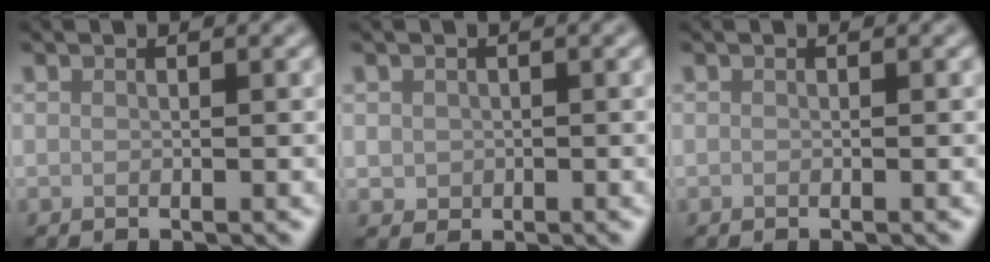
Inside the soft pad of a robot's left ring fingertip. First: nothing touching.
{"total": 1.3, "force": [0.1, 1.3, 0.4], "torque": [-0.005, -0.005, 0.000]}
{"total": 0.0}